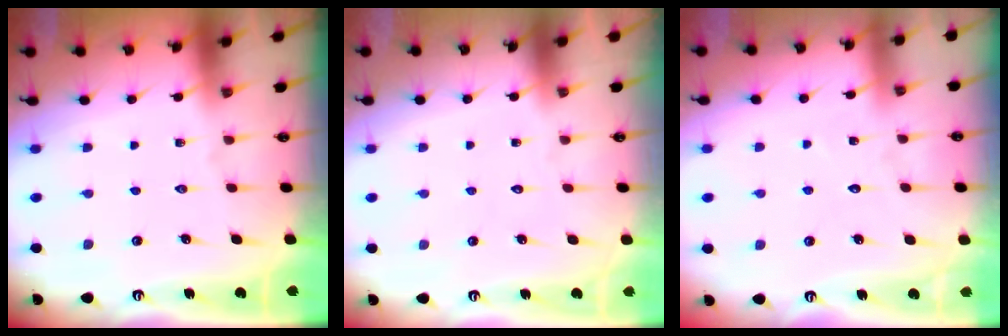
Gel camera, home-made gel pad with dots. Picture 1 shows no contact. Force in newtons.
{"total": 1.7, "press": 1.7, "slide": 0.1}
{"total": 3.4, "press": 3.4, "slide": 0.4}